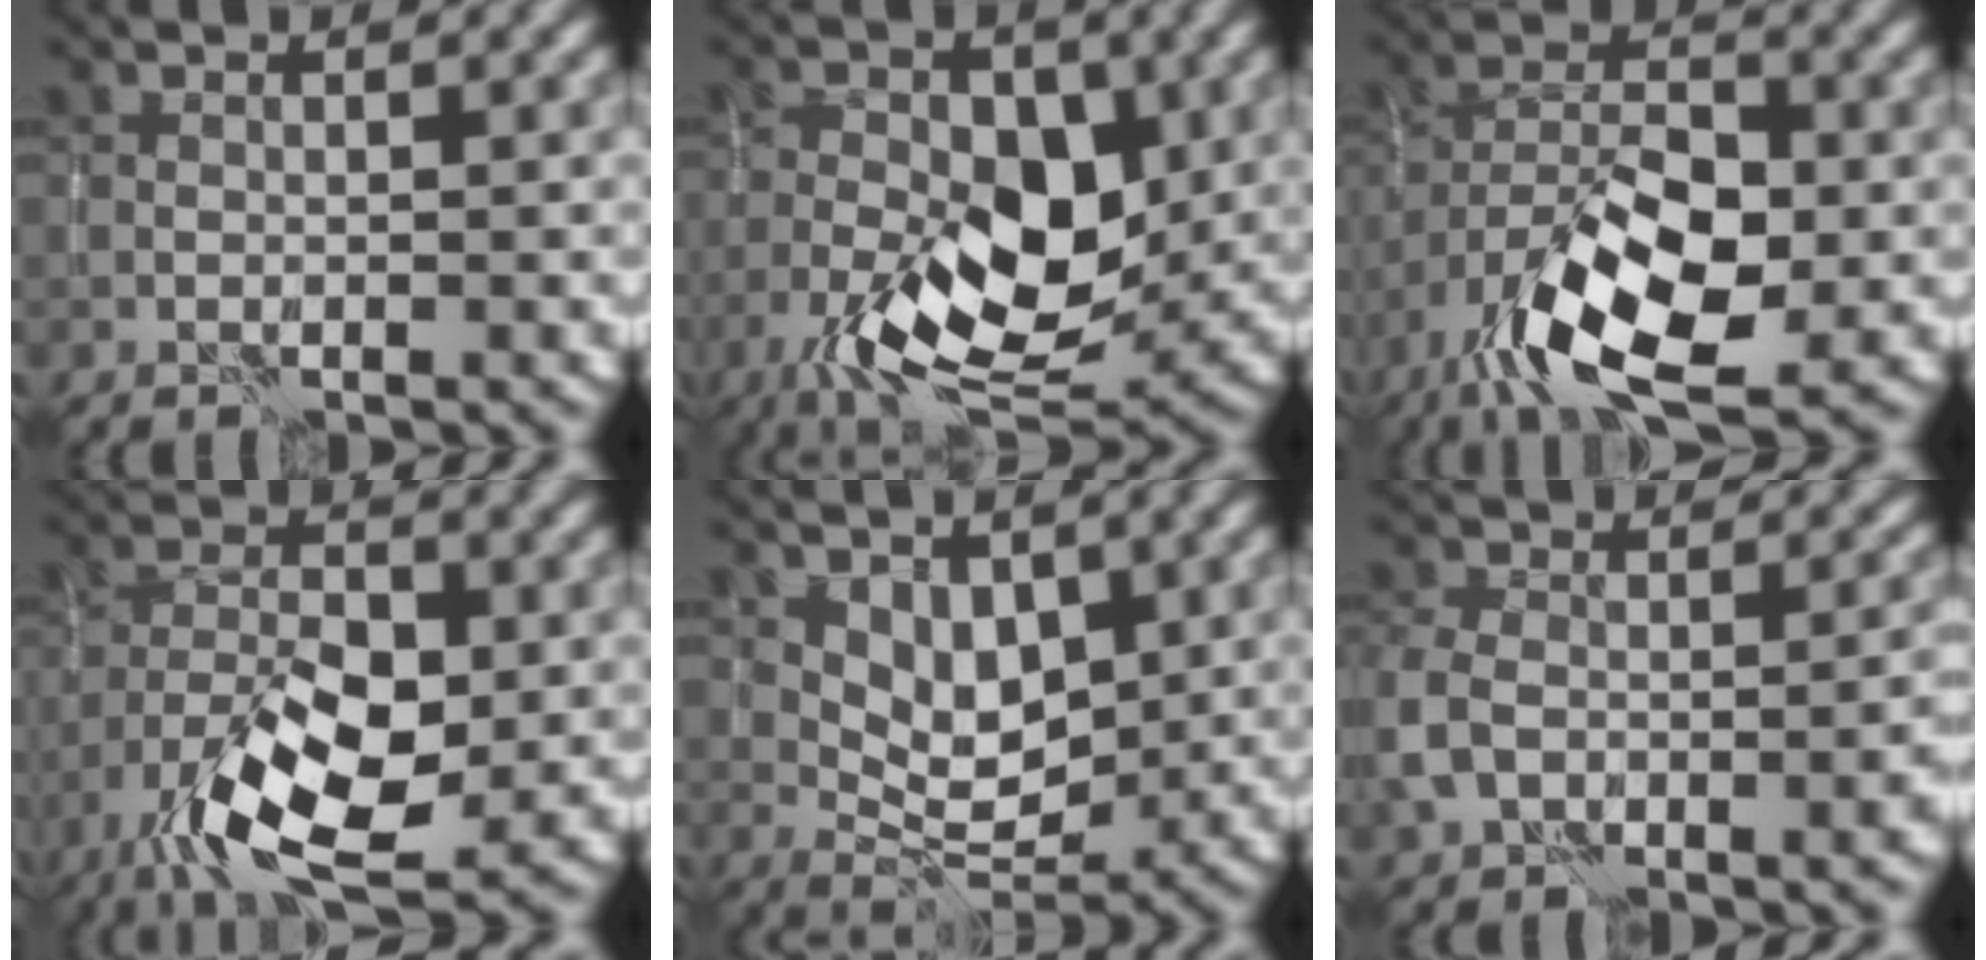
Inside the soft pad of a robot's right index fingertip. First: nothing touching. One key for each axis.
{"total": 10.1, "fx": -2.5, "fy": 5.0, "fz": 8.4, "tx": -0.145, "ty": 0.003, "tz": -0.050}
{"total": 10.4, "fx": -5.0, "fy": 4.2, "fz": 8.0, "tx": -0.149, "ty": 0.003, "tz": -0.093}
{"total": 9.4, "fx": -4.0, "fy": 3.9, "fz": 7.5, "tx": -0.144, "ty": 0.001, "tz": -0.074}
{"total": 3.7, "fx": 1.9, "fy": 2.0, "fz": 2.4, "tx": -0.037, "ty": -0.010, "tz": 0.031}
{"total": 6.9, "fx": -2.5, "fy": 4.0, "fz": 4.9, "tx": -0.099, "ty": -0.003, "tz": -0.055}